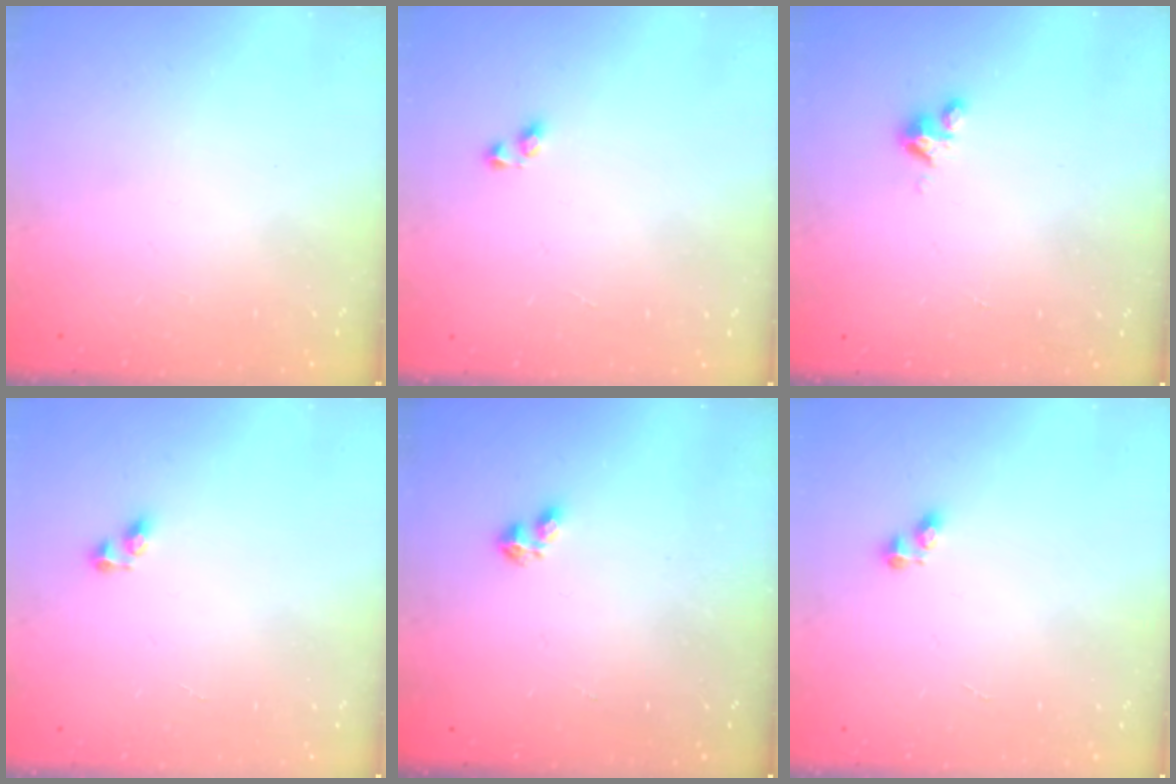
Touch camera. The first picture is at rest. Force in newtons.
{"total": 2.9, "press": 2.9, "slide": 0.2}
{"total": 3.6, "press": 3.6, "slide": 0.4}
{"total": 4.4, "press": 4.4, "slide": 0.1}
{"total": 2.2, "press": 2.2, "slide": 0.4}
{"total": 2.6, "press": 2.6, "slide": 0.4}